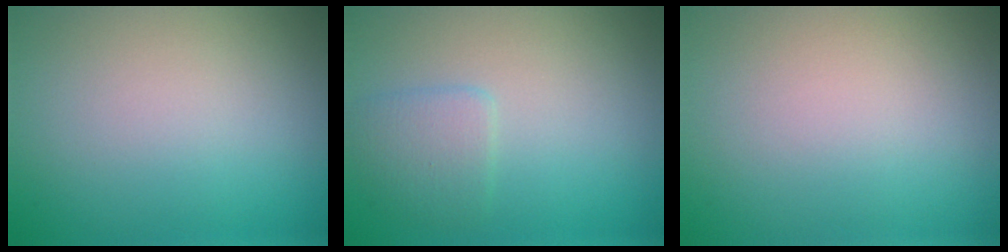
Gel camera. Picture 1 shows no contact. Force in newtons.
{"total": 2.0, "press": 2.0, "slide": 0.1}
{"total": 0.0}